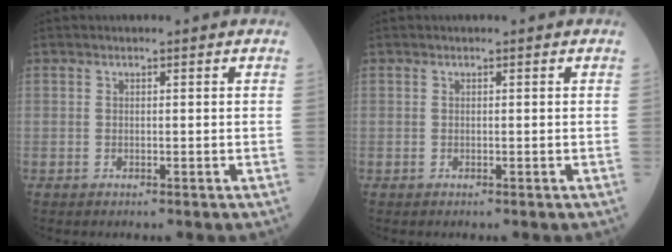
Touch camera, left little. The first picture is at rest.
{"total": 0.0}